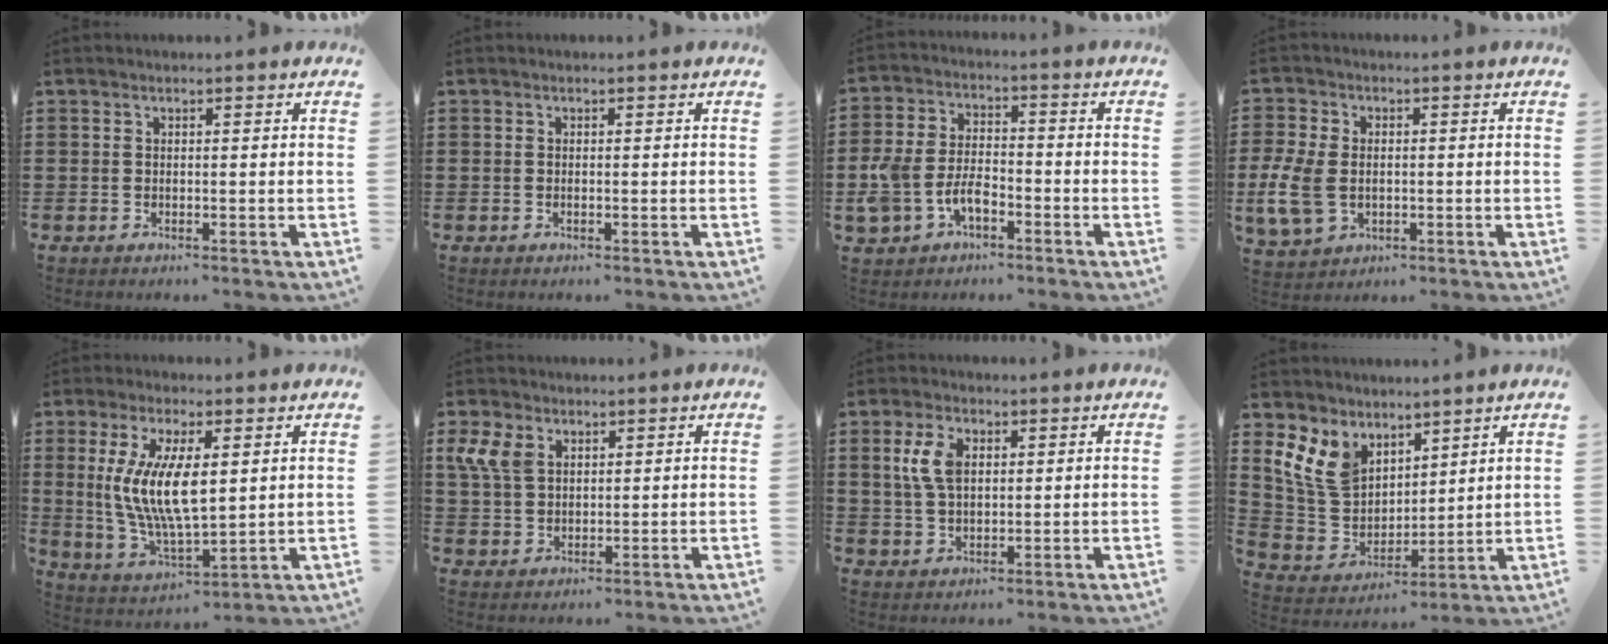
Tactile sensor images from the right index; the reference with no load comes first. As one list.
[{"total": 0.0}, {"total": 6.5, "force": [-3.0, 3.9, 4.3], "torque": [-0.118, -0.001, -0.065]}, {"total": 7.3, "force": [-1.1, 5.1, 5.1], "torque": [-0.133, 0.000, -0.024]}, {"total": 10.8, "force": [1.8, 4.0, 9.9], "torque": [-0.215, -0.007, 0.030]}, {"total": 5.4, "force": [2.4, 3.8, 3.0], "torque": [-0.089, 0.008, 0.041]}, {"total": 5.7, "force": [1.5, 3.3, 4.4], "torque": [-0.105, 0.009, 0.022]}, {"total": 8.9, "force": [4.9, 6.8, 3.1], "torque": [-0.121, -0.020, 0.095]}]